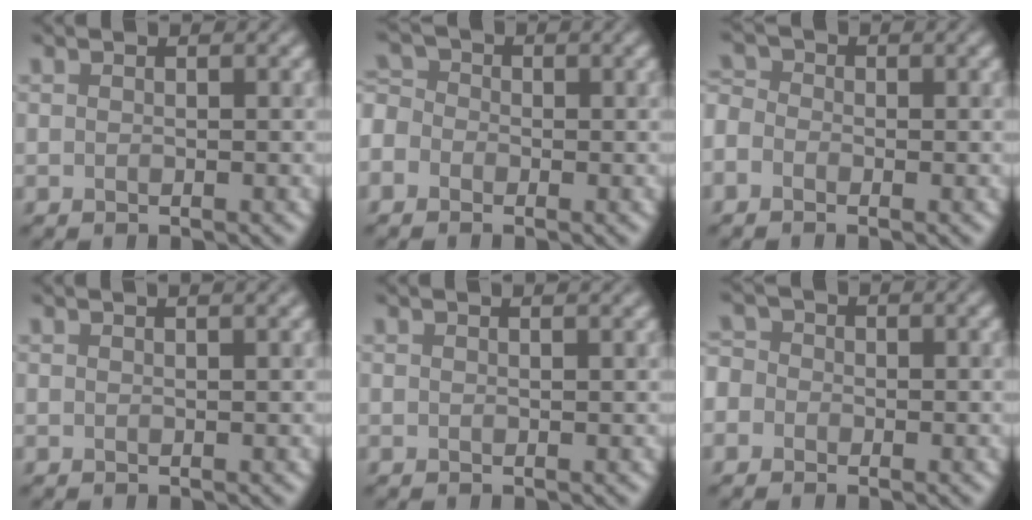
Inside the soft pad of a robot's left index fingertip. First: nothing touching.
{"total": 2.7, "force": [-1.3, 2.2, 0.7], "torque": [-0.008, 0.017, -0.039]}
{"total": 1.7, "force": [-1.0, 1.4, 0.5], "torque": [-0.008, 0.007, -0.029]}
{"total": 1.5, "force": [1.1, 0.4, 1.0], "torque": [-0.005, 0.003, -0.002]}
{"total": 1.1, "force": [0.9, 0.2, 0.6], "torque": [-0.003, -0.002, 0.002]}
{"total": 2.4, "force": [-0.7, 2.3, 0.4], "torque": [0.009, 0.018, -0.042]}